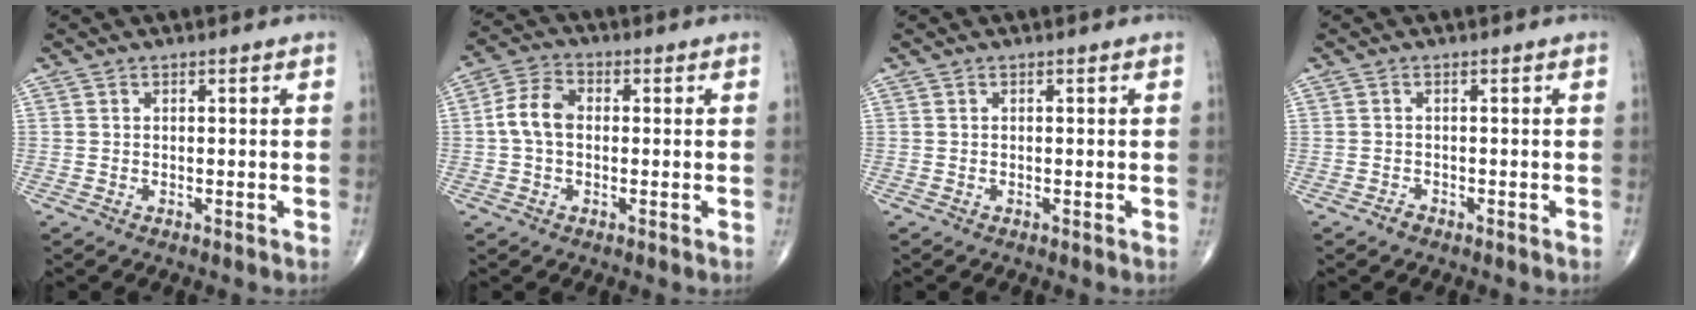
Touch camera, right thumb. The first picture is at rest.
{"total": 6.5, "force": [-0.1, 4.4, 4.8], "torque": [-0.094, 0.021, -0.011]}
{"total": 0.0}
{"total": 1.0, "force": [-0.8, 0.6, 0.2], "torque": [-0.004, 0.001, -0.016]}